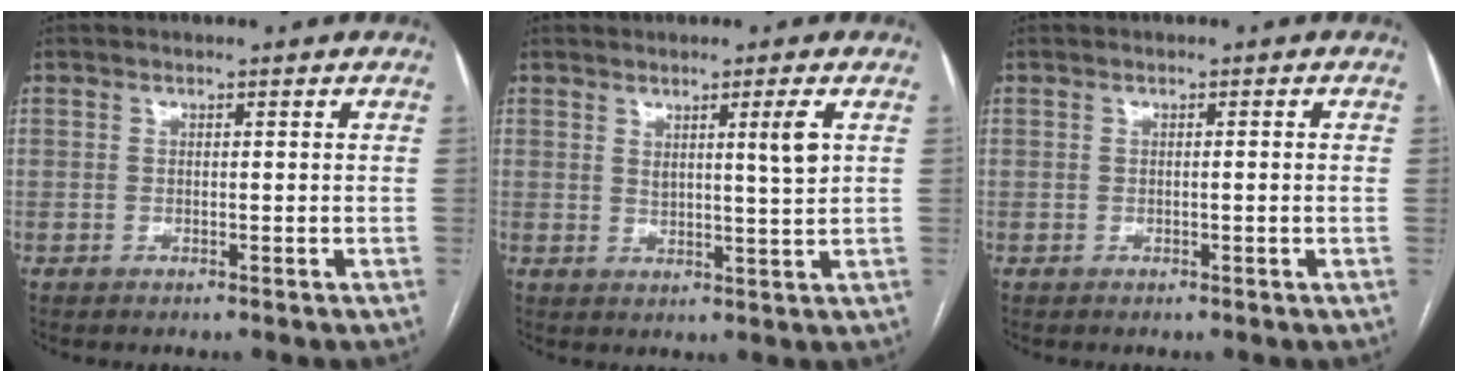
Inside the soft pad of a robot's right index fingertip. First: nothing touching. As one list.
[{"total": 4.3, "force": [1.8, -0.4, 3.9], "torque": [-0.062, -0.011, 0.029]}, {"total": 0.9, "force": [-0.1, -0.1, 0.9], "torque": [-0.013, 0.000, 0.000]}]